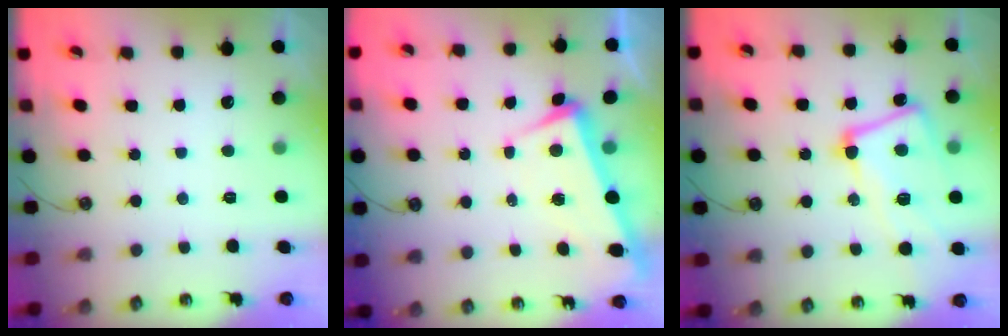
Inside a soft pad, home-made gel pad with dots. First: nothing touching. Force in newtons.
{"total": 3.8, "press": 3.5, "slide": 1.5}
{"total": 10.0, "press": 9.9, "slide": 1.5}